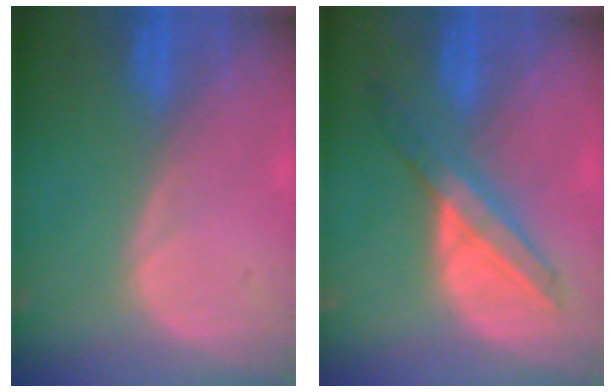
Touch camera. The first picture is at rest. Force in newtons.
{"total": 6.1, "press": 6.0, "slide": 1.0}